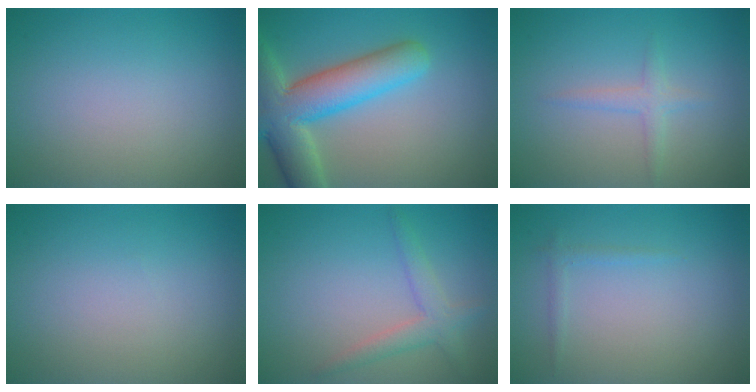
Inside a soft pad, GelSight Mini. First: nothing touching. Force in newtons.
{"total": 8.8, "press": 8.8, "slide": 0.7}
{"total": 1.5, "press": 1.5, "slide": 0.1}
{"total": 0.0}
{"total": 2.4, "press": 2.4, "slide": 0.2}
{"total": 0.9, "press": 0.9, "slide": 0.1}